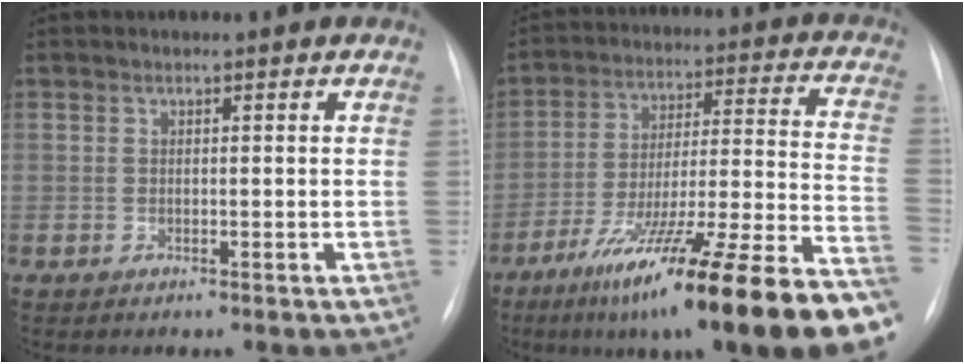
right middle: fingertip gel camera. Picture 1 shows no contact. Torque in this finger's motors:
{"motor_torque": [1.56, -0.57, 0.62, 0.21]}